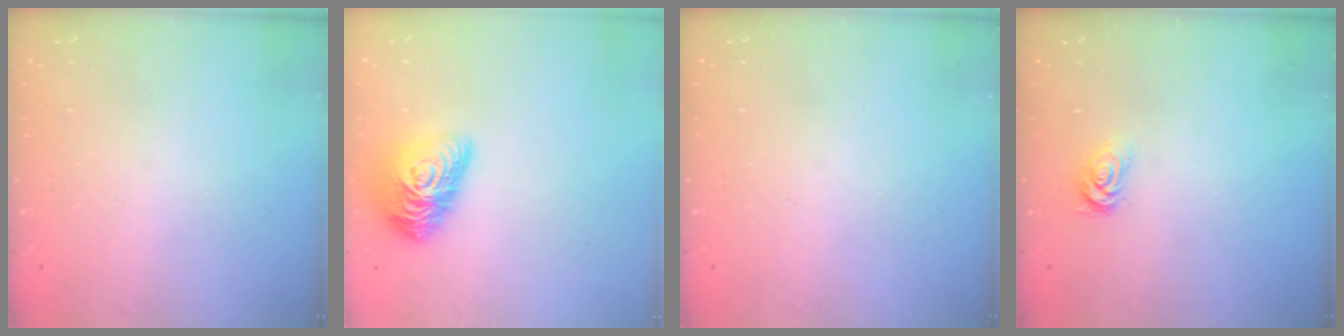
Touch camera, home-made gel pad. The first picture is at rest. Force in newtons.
{"total": 15.7, "press": 15.7, "slide": 0.7}
{"total": 0.0}
{"total": 1.8, "press": 1.8, "slide": 0.3}